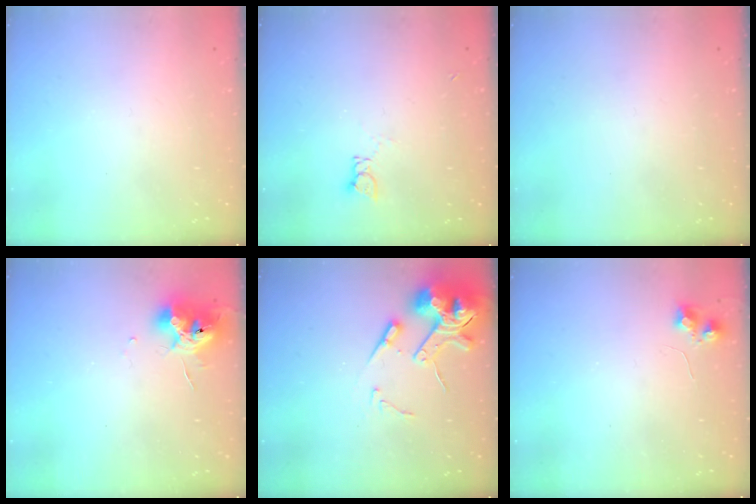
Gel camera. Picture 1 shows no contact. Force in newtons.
{"total": 3.4, "press": 3.4, "slide": 0.3}
{"total": 0.0}
{"total": 11.6, "press": 11.6, "slide": 0.5}
{"total": 14.2, "press": 14.1, "slide": 1.9}
{"total": 5.9, "press": 5.9, "slide": 0.7}